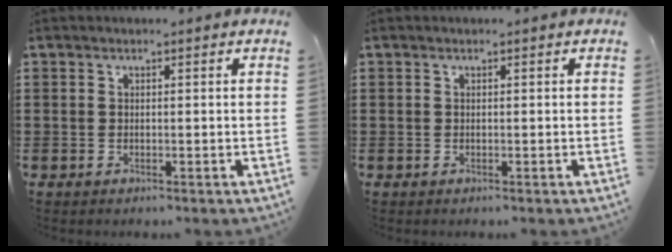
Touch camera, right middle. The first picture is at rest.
{"total": 0.0}